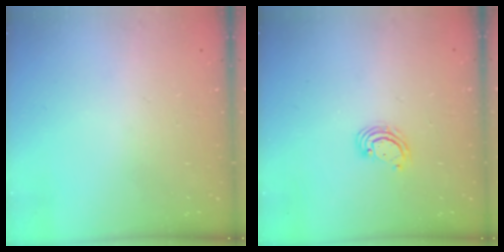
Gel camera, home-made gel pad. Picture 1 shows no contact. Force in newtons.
{"total": 3.0, "press": 2.9, "slide": 0.3}